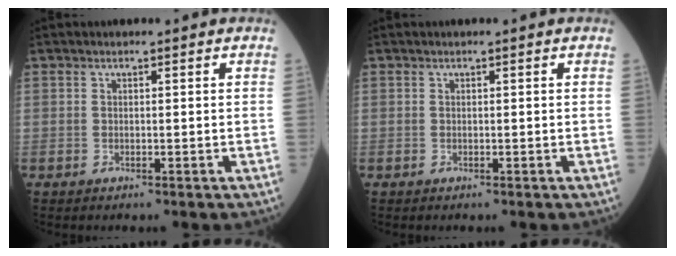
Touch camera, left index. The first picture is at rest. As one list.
[{"total": 0.0}]